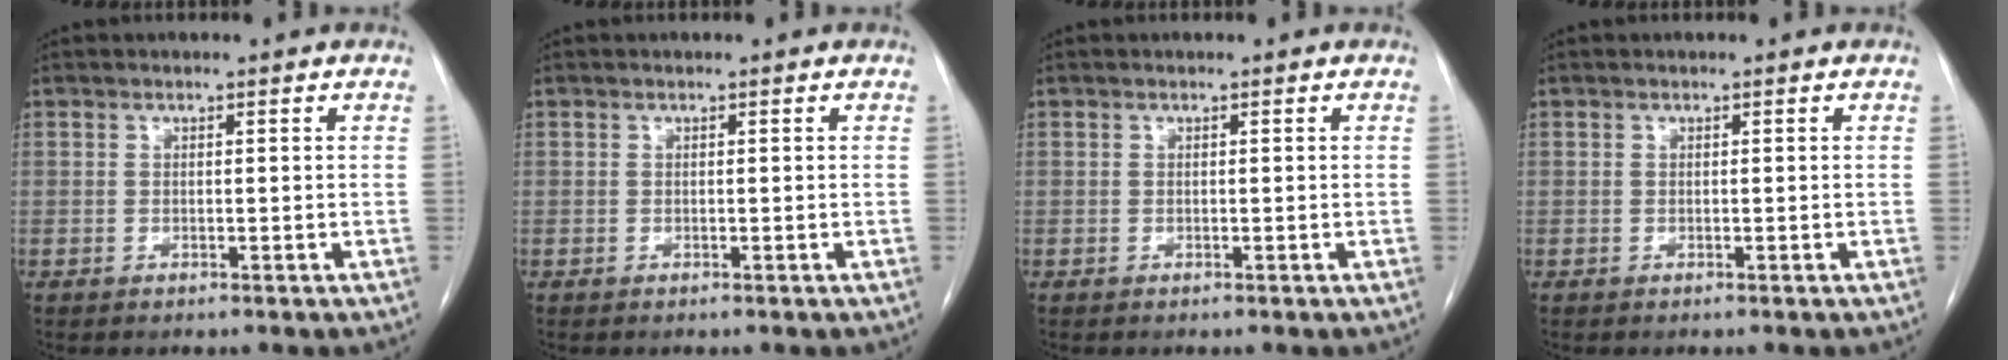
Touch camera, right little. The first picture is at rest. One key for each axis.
{"total": 0.0}
{"total": 0.0}
{"total": 0.0}